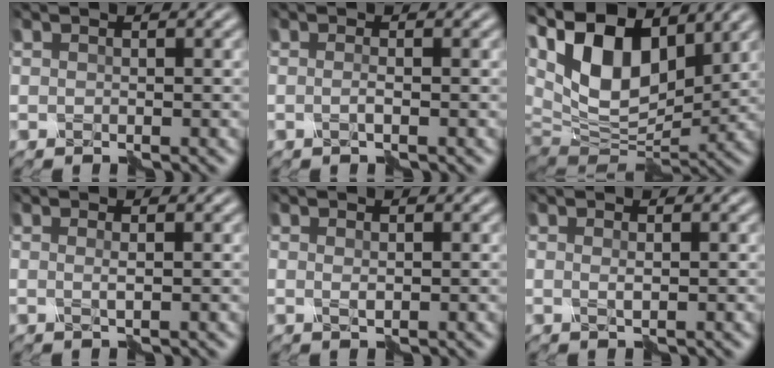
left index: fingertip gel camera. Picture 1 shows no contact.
{"total": 1.1, "force": [-0.6, 0.0, 0.8], "torque": [-0.018, 0.000, -0.014]}
{"total": 13.3, "force": [5.3, 7.1, 9.9], "torque": [-0.204, 0.030, 0.084]}
{"total": 0.7, "force": [0.0, 0.0, 0.7], "torque": [-0.014, -0.002, -0.002]}
{"total": 0.8, "force": [0.1, 0.2, 0.7], "torque": [-0.012, 0.000, 0.003]}
{"total": 0.6, "force": [0.0, 0.0, 0.6], "torque": [-0.011, -0.001, 0.002]}